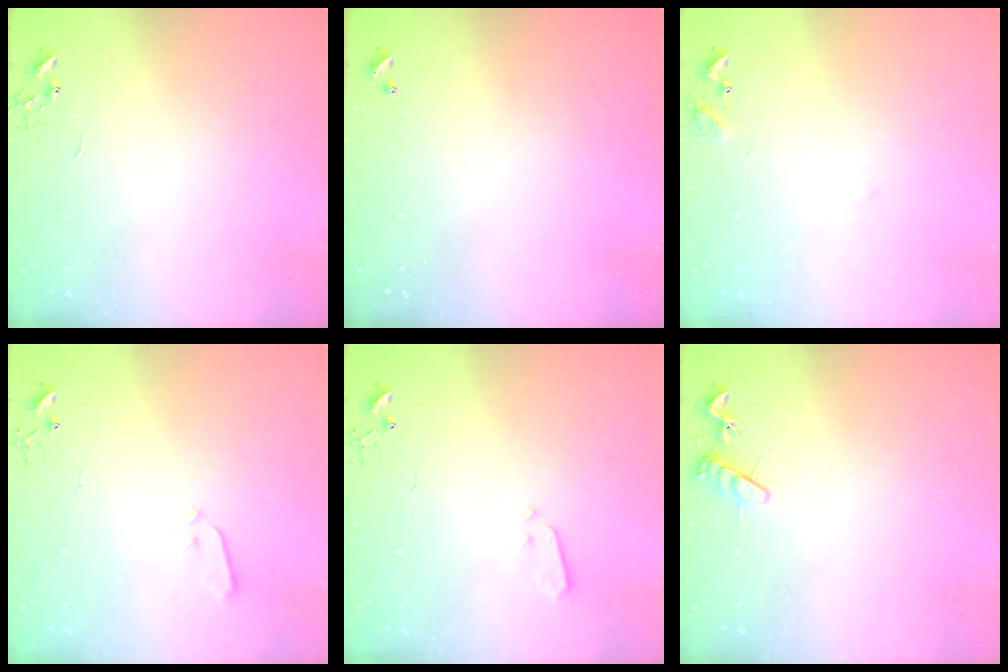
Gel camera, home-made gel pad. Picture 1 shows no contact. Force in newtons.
{"total": 0.0}
{"total": 8.4, "press": 8.4, "slide": 0.5}
{"total": 3.0, "press": 2.9, "slide": 0.7}
{"total": 3.2, "press": 3.2, "slide": 0.1}
{"total": 8.1, "press": 8.1, "slide": 0.6}